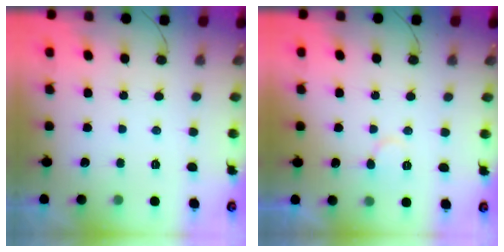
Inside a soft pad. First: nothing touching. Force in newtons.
{"total": 7.1, "press": 7.1, "slide": 0.6}